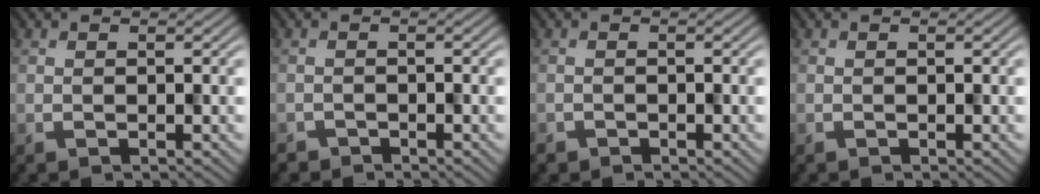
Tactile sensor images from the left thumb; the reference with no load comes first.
{"total": 1.4, "force": [-1.3, 0.5, -0.5], "torque": [0.014, -0.001, -0.021]}
{"total": 1.1, "force": [-0.9, 0.5, -0.3], "torque": [0.008, -0.003, -0.015]}
{"total": 0.0}